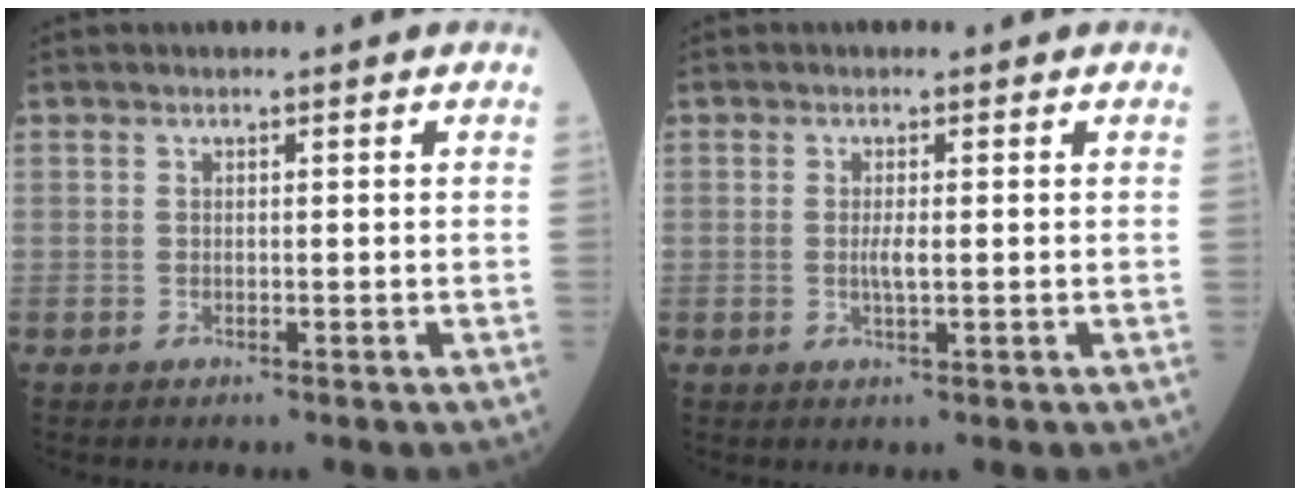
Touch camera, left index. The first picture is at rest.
{"total": 1.8, "force": [-0.2, 0.2, 1.7], "torque": [-0.038, -0.003, -0.003]}